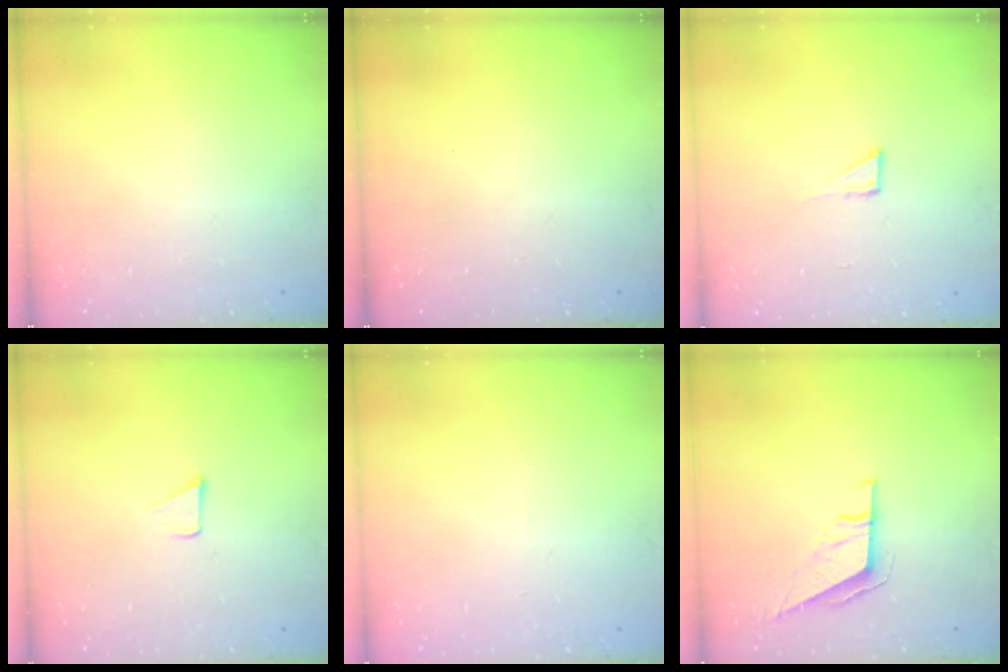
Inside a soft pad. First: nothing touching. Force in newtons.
{"total": 0.0}
{"total": 2.7, "press": 2.7, "slide": 0.2}
{"total": 1.2, "press": 1.2, "slide": 0.1}
{"total": 2.7, "press": 2.7, "slide": 0.3}
{"total": 6.0, "press": 5.9, "slide": 0.9}